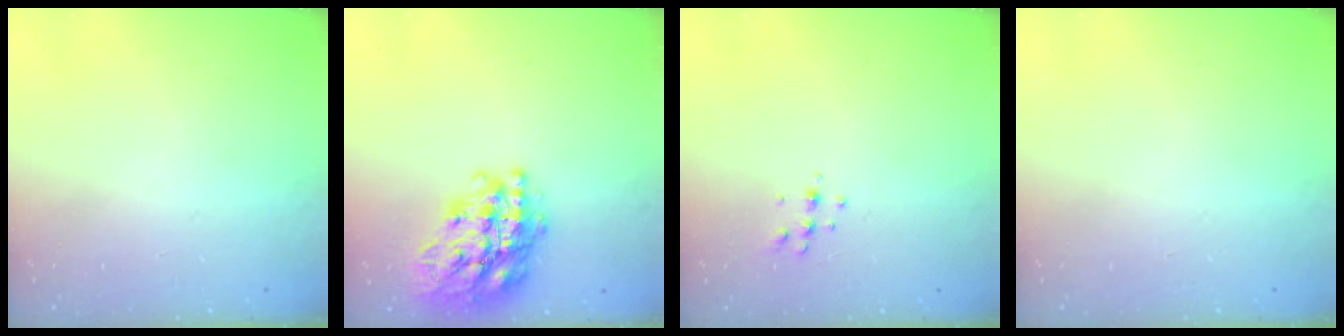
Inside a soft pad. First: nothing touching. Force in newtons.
{"total": 24.1, "press": 24.0, "slide": 2.1}
{"total": 3.6, "press": 3.6, "slide": 0.7}
{"total": 0.0}